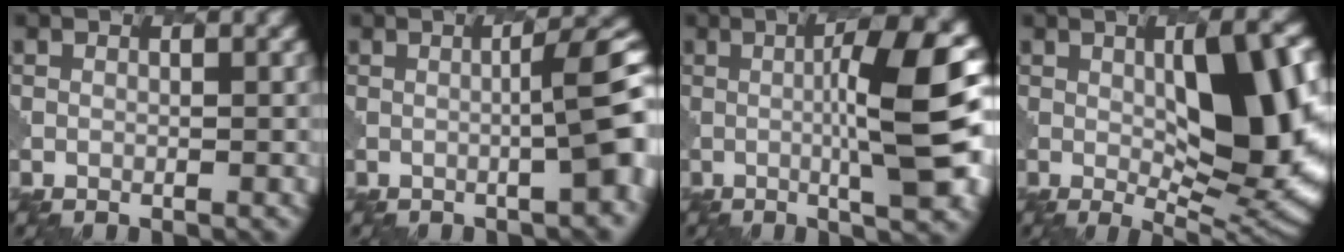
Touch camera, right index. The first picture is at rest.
{"total": 6.5, "force": [-0.1, 1.3, 6.4], "torque": [-0.070, 0.013, -0.003]}
{"total": 11.2, "force": [0.4, 2.5, 10.9], "torque": [-0.140, 0.002, 0.007]}
{"total": 12.5, "force": [0.7, 4.7, 11.6], "torque": [-0.147, 0.004, 0.011]}